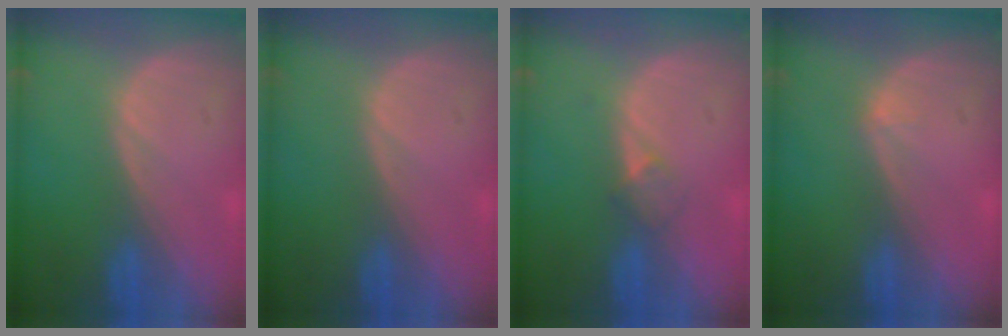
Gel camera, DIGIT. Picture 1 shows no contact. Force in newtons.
{"total": 0.0}
{"total": 2.1, "press": 1.8, "slide": 1.0}
{"total": 0.6, "press": 0.4, "slide": 0.5}